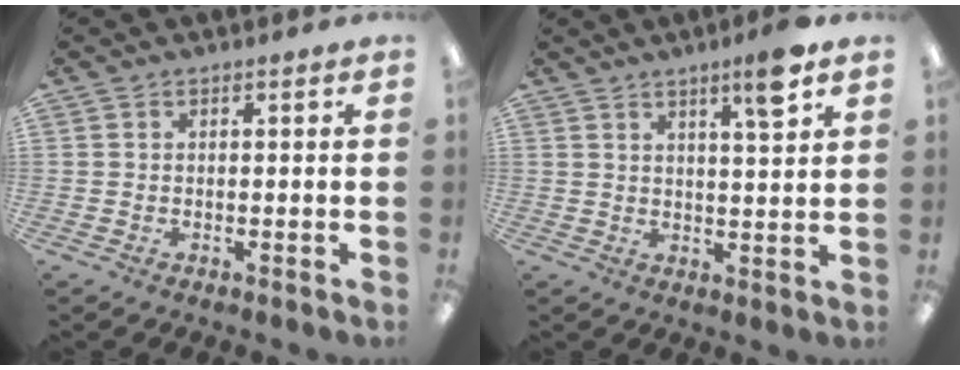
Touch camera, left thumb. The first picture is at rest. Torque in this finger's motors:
{"motor_torque": [0.96, 0.59, 0.83, -0.83, 0.00]}